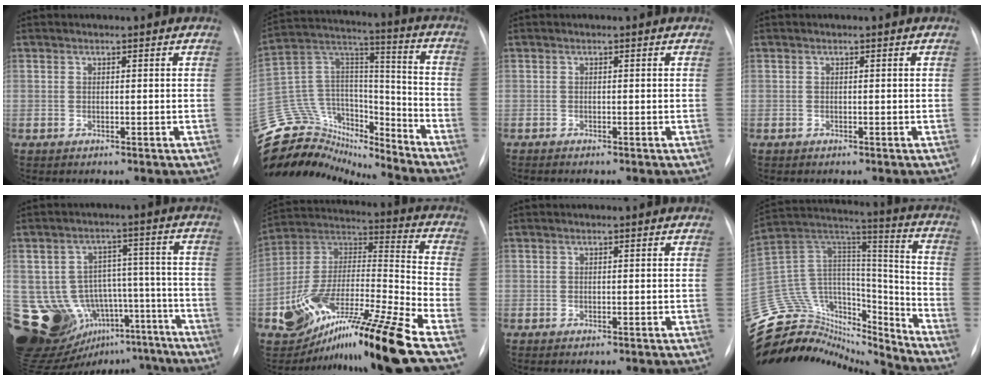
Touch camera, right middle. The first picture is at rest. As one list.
[{"total": 25.7, "force": [-23.5, 7.5, 7.1], "torque": [-0.195, 0.043, -0.384]}, {"total": 0.0}, {"total": 0.0}, {"total": 19.5, "force": [-11.0, 13.3, 9.0], "torque": [-0.153, 0.064, -0.139]}, {"total": 18.5, "force": [-12.6, 0.5, 13.5], "torque": [-0.250, 0.007, -0.217]}, {"total": 0.0}, {"total": 30.1, "force": [-27.7, 8.5, 8.0], "torque": [-0.195, 0.034, -0.436]}]